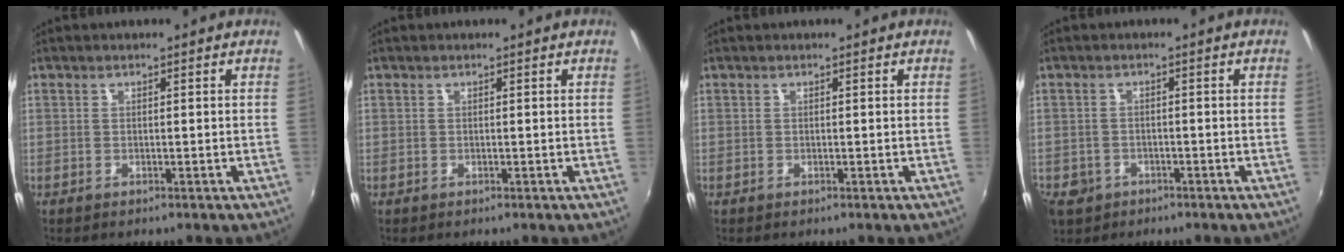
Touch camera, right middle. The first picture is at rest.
{"total": 0.0}
{"total": 0.0}
{"total": 6.5, "force": [-3.2, 5.2, 2.4], "torque": [-0.072, -0.009, -0.051]}